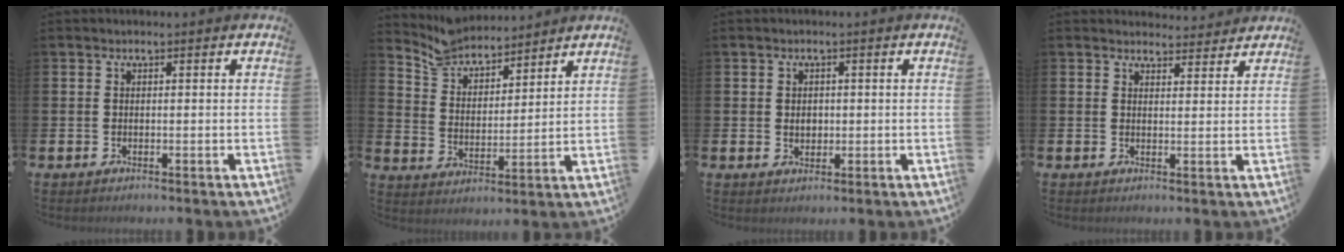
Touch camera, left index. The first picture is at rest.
{"total": 6.4, "force": [6.1, 1.8, 0.4], "torque": [-0.045, -0.041, 0.110]}
{"total": 1.7, "force": [0.2, 1.3, 1.0], "torque": [-0.002, 0.001, -0.002]}
{"total": 3.0, "force": [2.9, 0.5, -0.1], "torque": [0.008, -0.019, 0.051]}